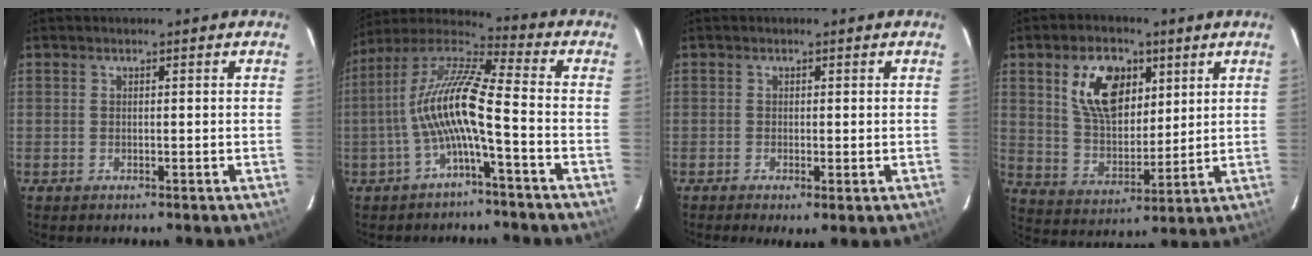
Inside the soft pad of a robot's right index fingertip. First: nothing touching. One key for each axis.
{"total": 11.6, "fx": -3.4, "fy": 1.0, "fz": 11.1, "tx": -0.225, "ty": 0.013, "tz": -0.068}
{"total": 1.3, "fx": -0.3, "fy": 0.4, "fz": 1.2, "tx": -0.026, "ty": -0.007, "tz": -0.006}
{"total": 12.9, "fx": 5.4, "fy": 7.9, "fz": 8.6, "tx": -0.159, "ty": 0.017, "tz": 0.107}